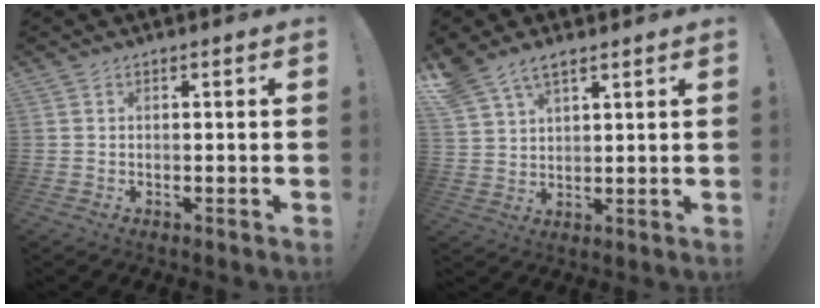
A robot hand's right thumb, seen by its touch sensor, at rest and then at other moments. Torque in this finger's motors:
{"motor_torque": [0.64, 1.90, 0.12, 0.23, 0.06]}